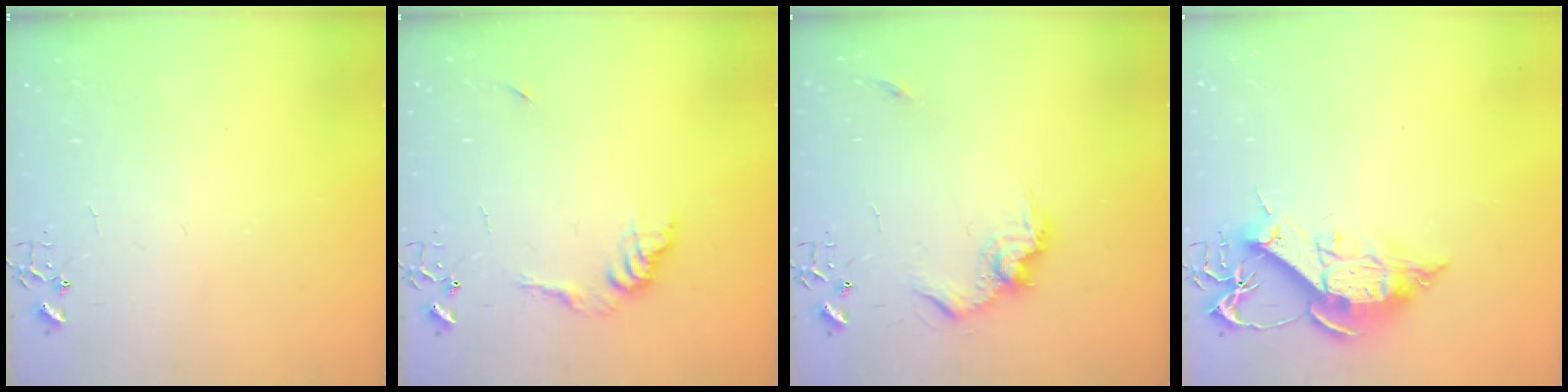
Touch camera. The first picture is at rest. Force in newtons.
{"total": 9.3, "press": 9.3, "slide": 0.4}
{"total": 12.2, "press": 12.1, "slide": 0.9}
{"total": 12.3, "press": 12.2, "slide": 1.2}